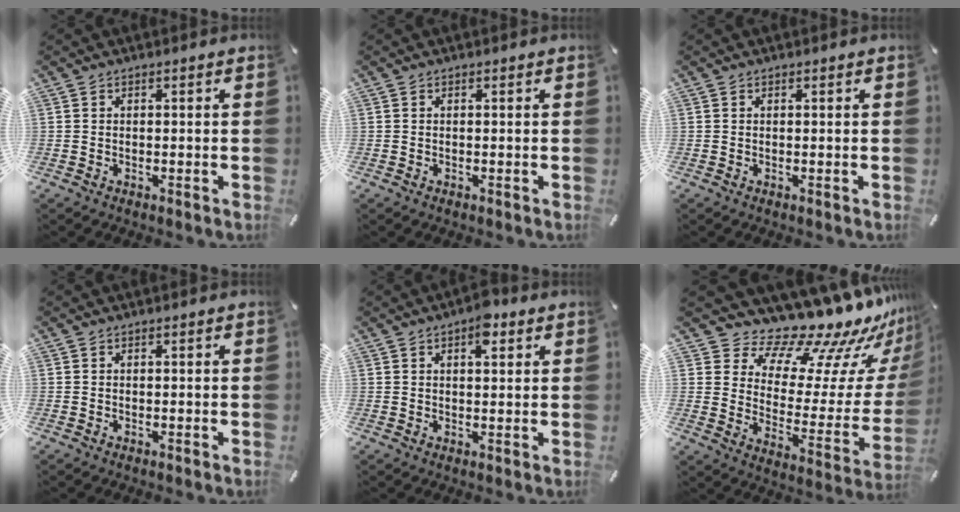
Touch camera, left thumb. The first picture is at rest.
{"total": 0.0}
{"total": 0.0}
{"total": 0.0}
{"total": 4.9, "force": [2.6, 2.2, 3.5], "torque": [-0.044, -0.006, 0.037]}
{"total": 17.4, "force": [15.9, 5.1, 4.6], "torque": [-0.077, -0.153, 0.262]}